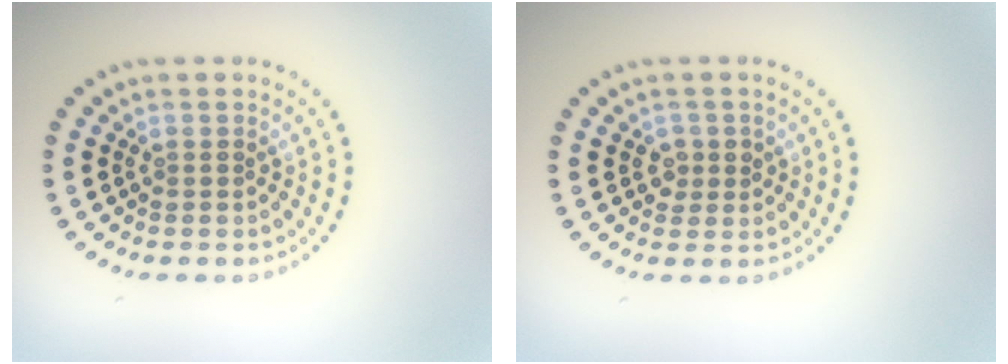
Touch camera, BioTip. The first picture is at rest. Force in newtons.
{"total": 1.5, "press": 1.4, "slide": 0.4}